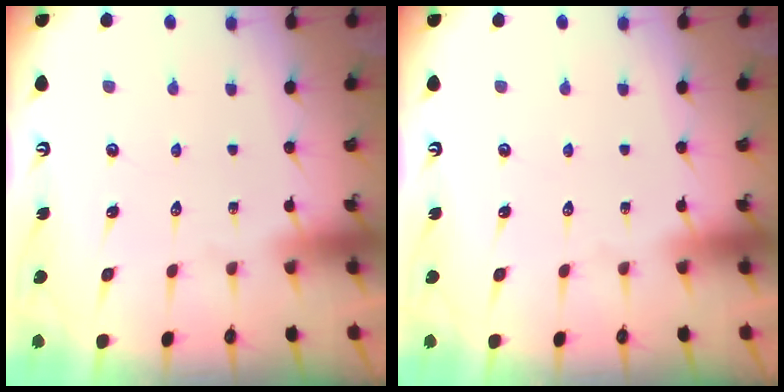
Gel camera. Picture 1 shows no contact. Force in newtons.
{"total": 0.0}